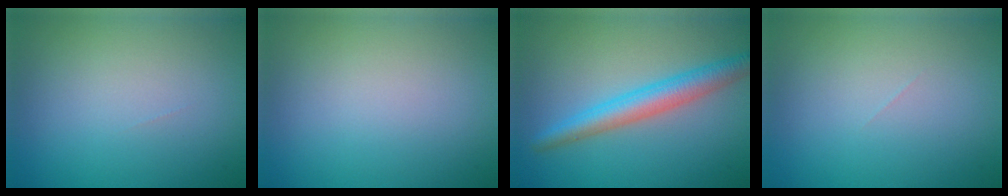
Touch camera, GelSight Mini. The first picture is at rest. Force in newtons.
{"total": 0.0}
{"total": 4.2, "press": 4.2, "slide": 0.2}
{"total": 0.0}